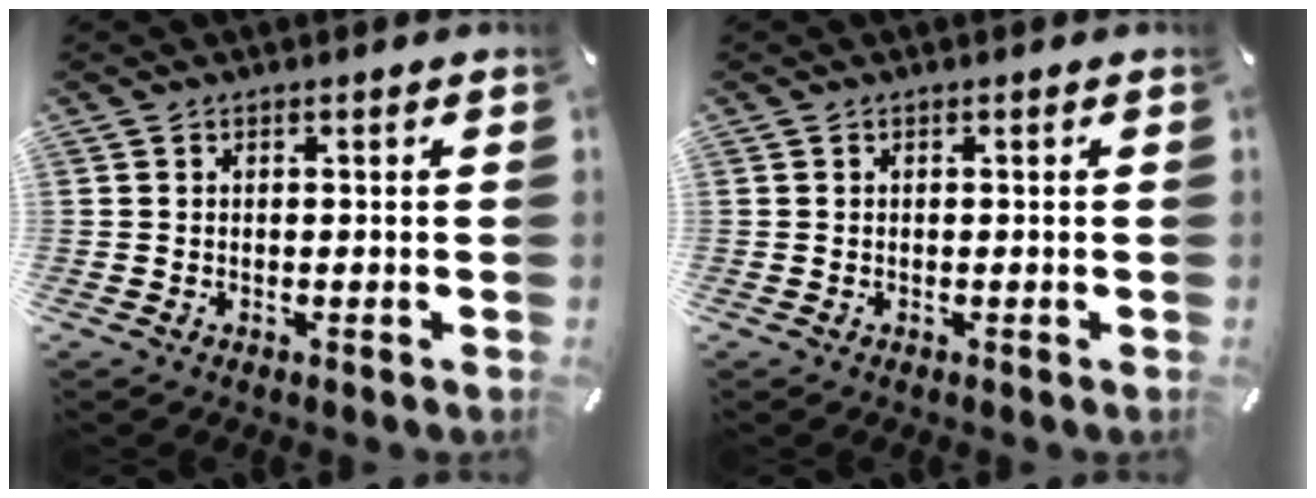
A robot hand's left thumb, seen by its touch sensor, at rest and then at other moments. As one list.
[{"total": 0.0}]